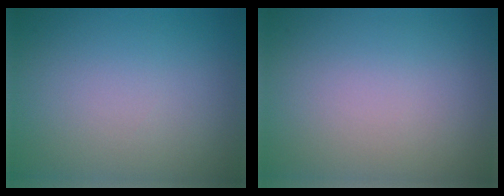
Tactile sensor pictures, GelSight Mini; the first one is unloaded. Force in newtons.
{"total": 0.0}